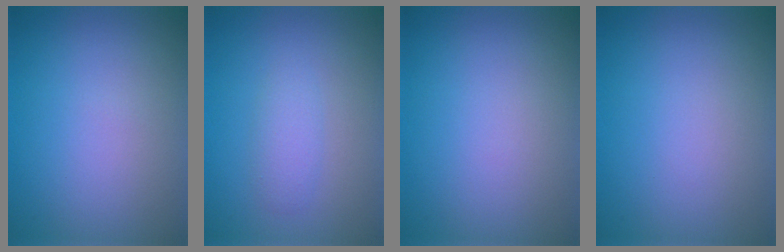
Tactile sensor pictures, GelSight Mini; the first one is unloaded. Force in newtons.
{"total": 1.7, "press": 1.7, "slide": 0.1}
{"total": 0.0}
{"total": 0.0}